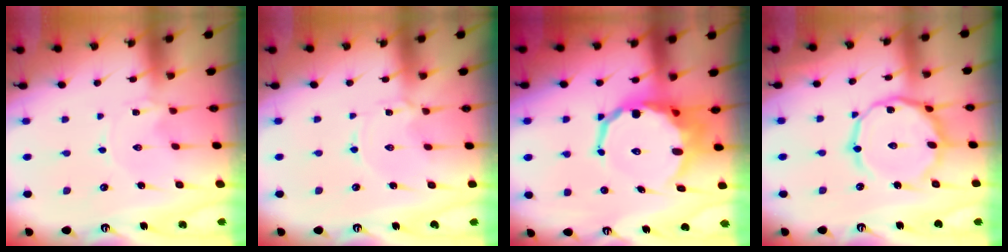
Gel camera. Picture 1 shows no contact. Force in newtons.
{"total": 1.2, "press": 1.2, "slide": 0.2}
{"total": 13.6, "press": 13.4, "slide": 2.6}
{"total": 16.2, "press": 16.2, "slide": 1.2}